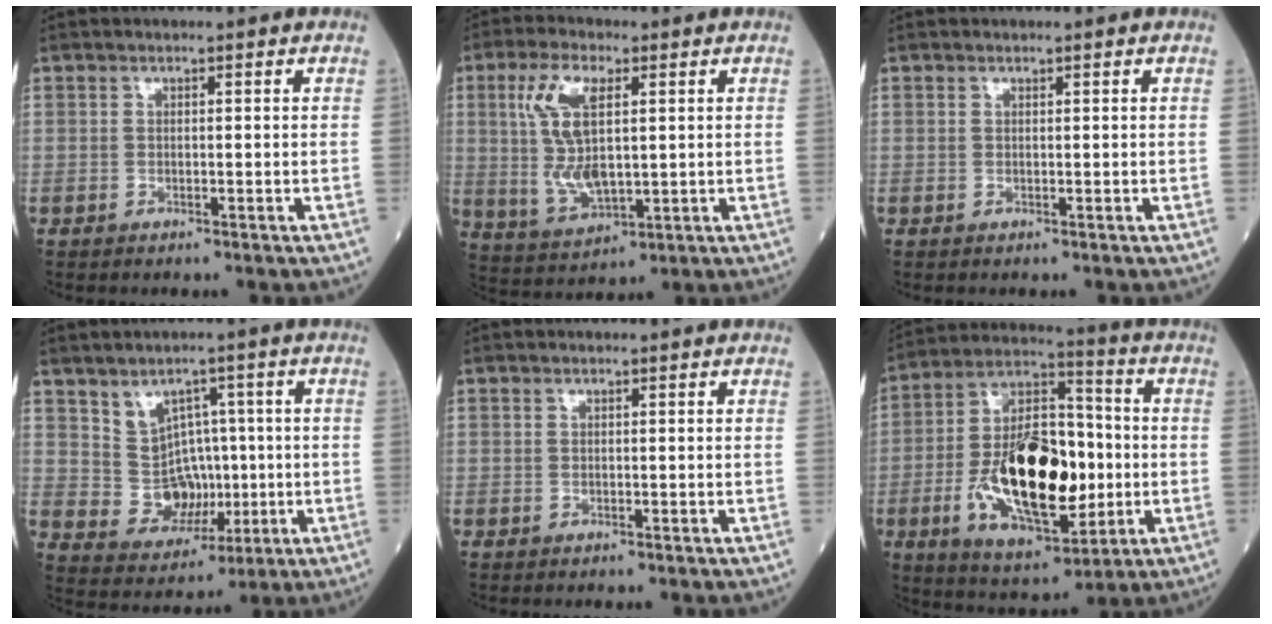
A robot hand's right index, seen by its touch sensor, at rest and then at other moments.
{"total": 10.2, "force": [2.2, 3.6, 9.2], "torque": [-0.205, 0.002, 0.047]}
{"total": 0.0}
{"total": 7.2, "force": [1.5, 6.4, 3.1], "torque": [-0.048, 0.020, 0.046]}
{"total": 0.0}
{"total": 20.1, "force": [-3.0, 8.3, 18.1], "torque": [-0.330, 0.007, -0.045]}